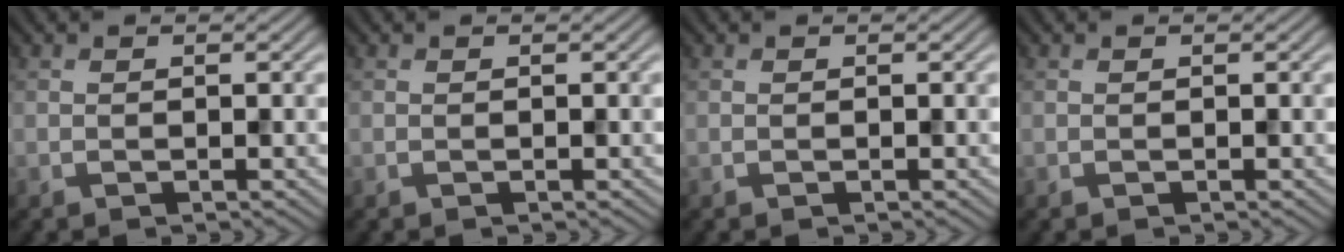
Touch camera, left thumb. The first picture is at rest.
{"total": 0.0}
{"total": 0.0}
{"total": 0.0}